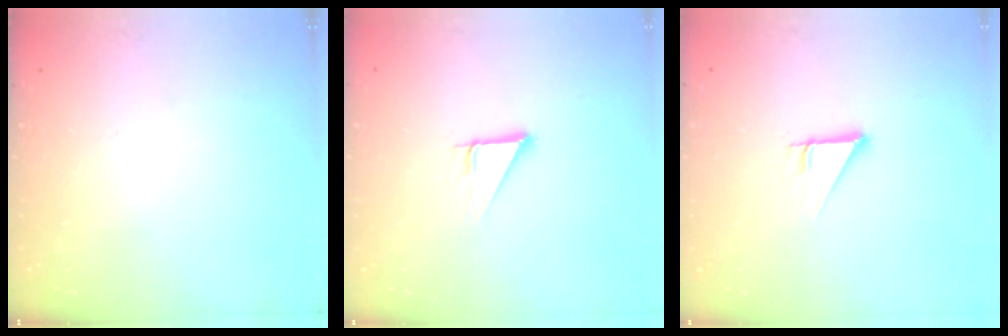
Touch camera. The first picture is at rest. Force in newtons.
{"total": 3.3, "press": 3.3, "slide": 0.2}
{"total": 2.5, "press": 2.5, "slide": 0.2}